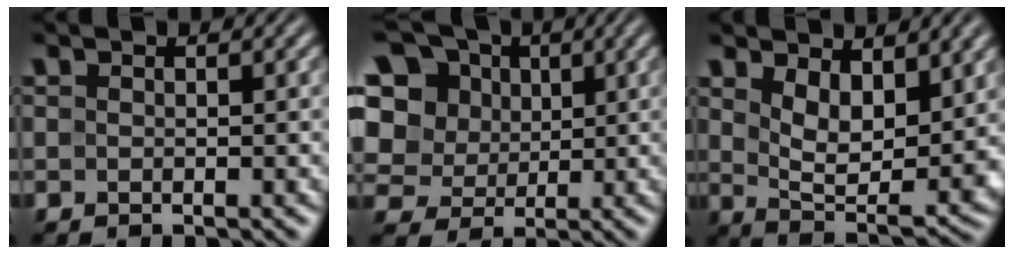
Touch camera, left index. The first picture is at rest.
{"total": 14.1, "force": [5.2, 11.5, 6.3], "torque": [-0.165, 0.038, 0.088]}
{"total": 6.3, "force": [2.7, 3.0, 4.8], "torque": [-0.090, -0.017, 0.053]}